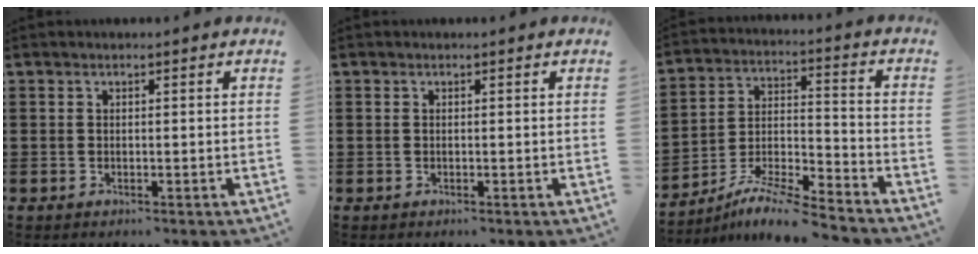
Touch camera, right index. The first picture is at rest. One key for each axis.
{"total": 0.0}
{"total": 8.2, "fx": -7.8, "fy": 0.2, "fz": 2.6, "tx": -0.051, "ty": 0.005, "tz": -0.156}